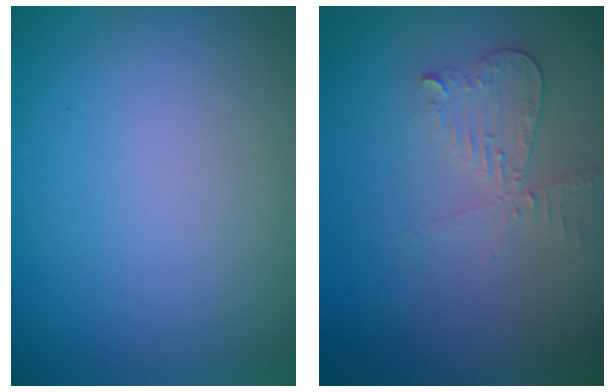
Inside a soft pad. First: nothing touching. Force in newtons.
{"total": 2.1, "press": 2.1, "slide": 0.4}